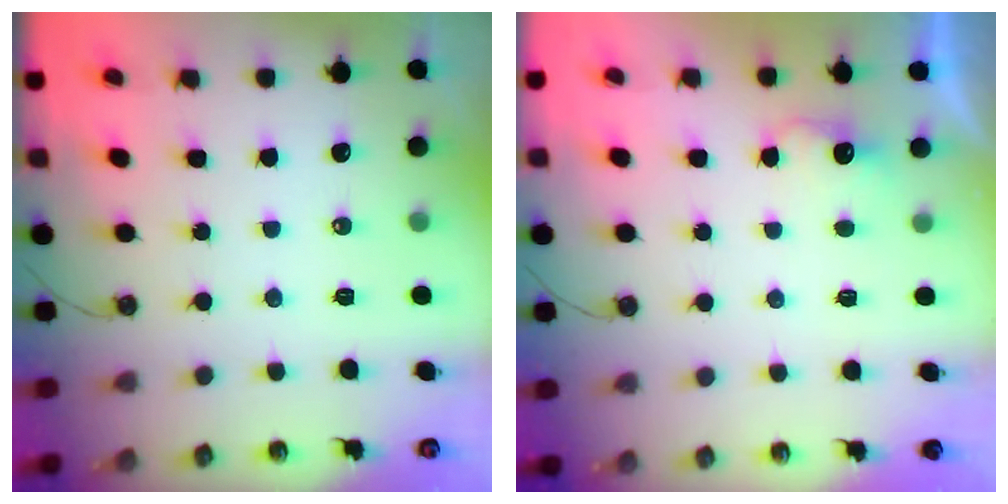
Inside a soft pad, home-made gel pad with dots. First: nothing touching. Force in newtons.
{"total": 2.5, "press": 2.4, "slide": 0.7}